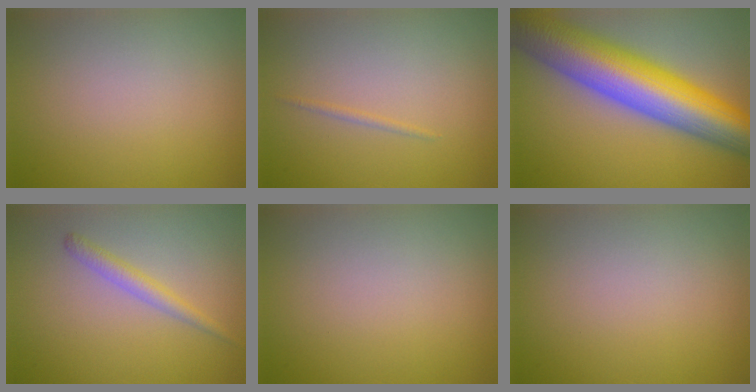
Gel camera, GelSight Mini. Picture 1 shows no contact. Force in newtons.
{"total": 0.6, "press": 0.6, "slide": 0.1}
{"total": 13.8, "press": 13.8, "slide": 0.4}
{"total": 1.7, "press": 1.7, "slide": 0.1}
{"total": 0.0}
{"total": 0.0}